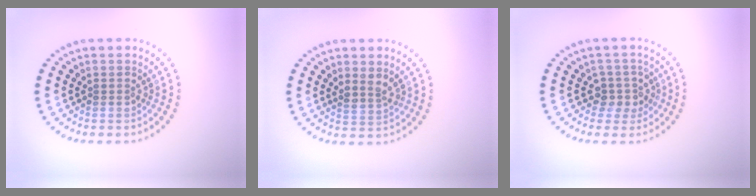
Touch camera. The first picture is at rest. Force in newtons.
{"total": 1.6, "press": 1.3, "slide": 1.0}
{"total": 2.4, "press": 2.0, "slide": 1.4}